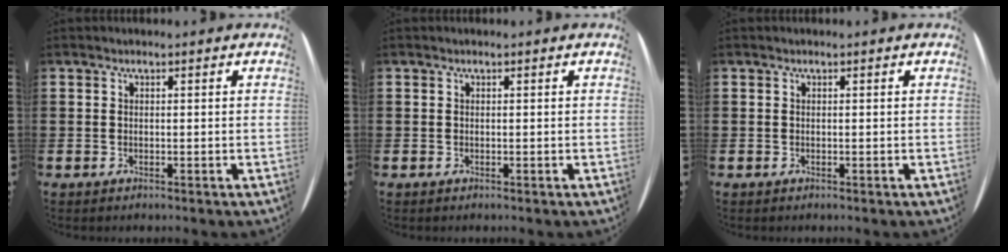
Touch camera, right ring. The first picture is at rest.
{"total": 0.0}
{"total": 0.0}